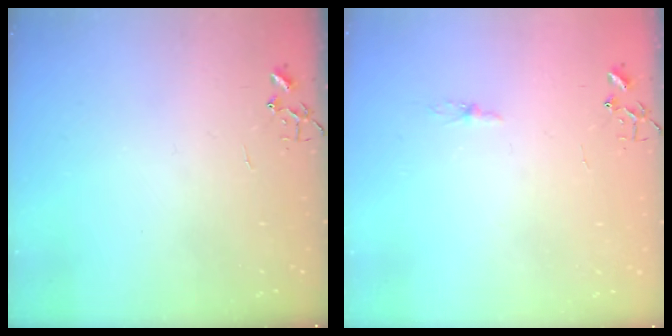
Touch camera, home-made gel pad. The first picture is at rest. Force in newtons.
{"total": 2.2, "press": 2.2, "slide": 0.3}